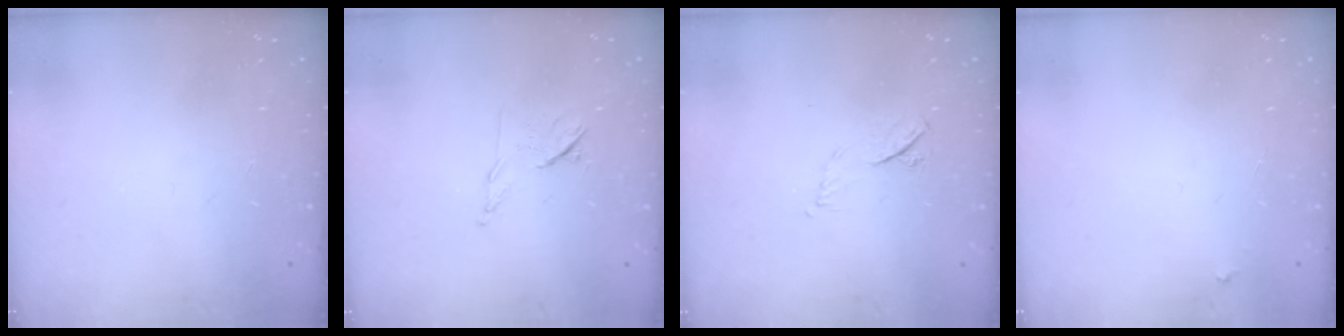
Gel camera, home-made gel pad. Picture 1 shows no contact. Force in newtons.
{"total": 7.1, "press": 7.0, "slide": 1.2}
{"total": 5.2, "press": 5.1, "slide": 0.8}
{"total": 2.2, "press": 2.2, "slide": 0.1}